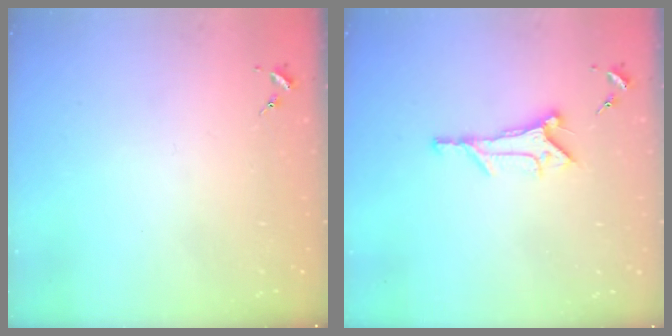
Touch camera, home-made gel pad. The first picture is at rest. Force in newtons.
{"total": 8.3, "press": 8.3, "slide": 0.4}